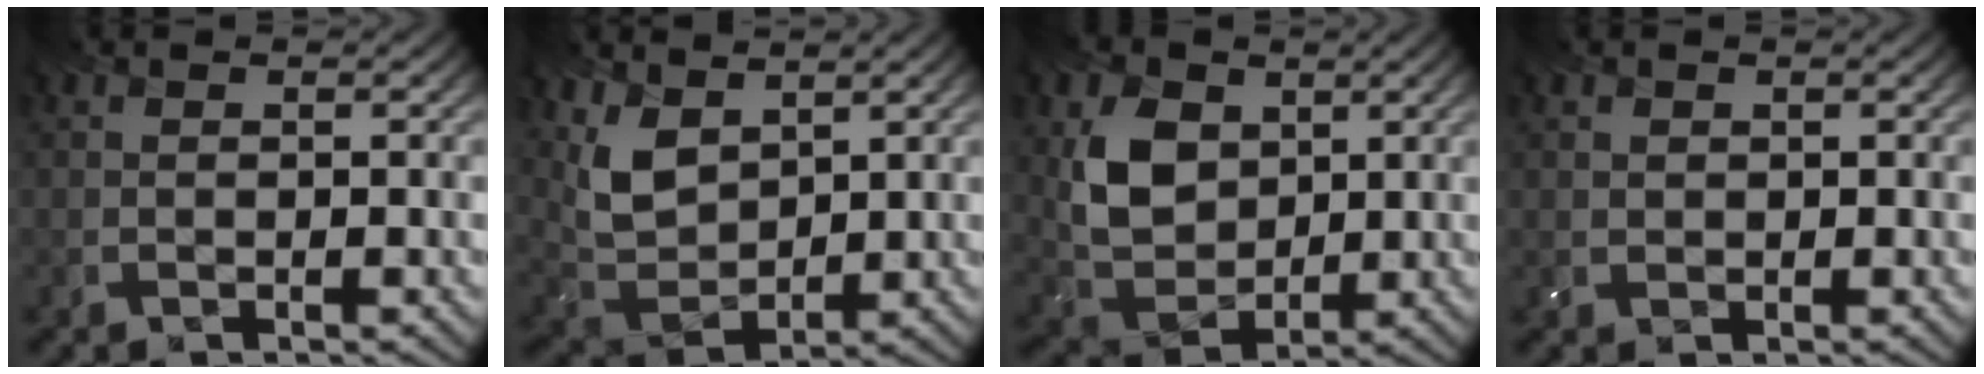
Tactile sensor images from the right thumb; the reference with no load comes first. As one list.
[{"total": 6.8, "force": [3.6, 4.2, 3.9], "torque": [-0.098, -0.012, 0.075]}, {"total": 8.6, "force": [2.4, 6.5, 5.1], "torque": [-0.124, -0.008, 0.051]}, {"total": 0.9, "force": [0.4, 0.7, 0.2], "torque": [-0.009, -0.003, 0.010]}]